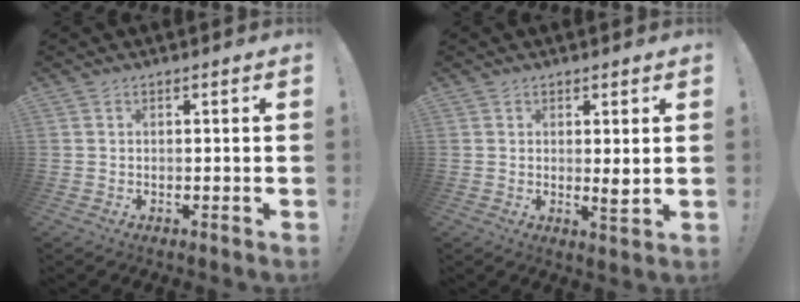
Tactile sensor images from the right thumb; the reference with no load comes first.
{"total": 3.5, "force": [0.9, 0.7, 3.3], "torque": [-0.026, -0.021, 0.010]}